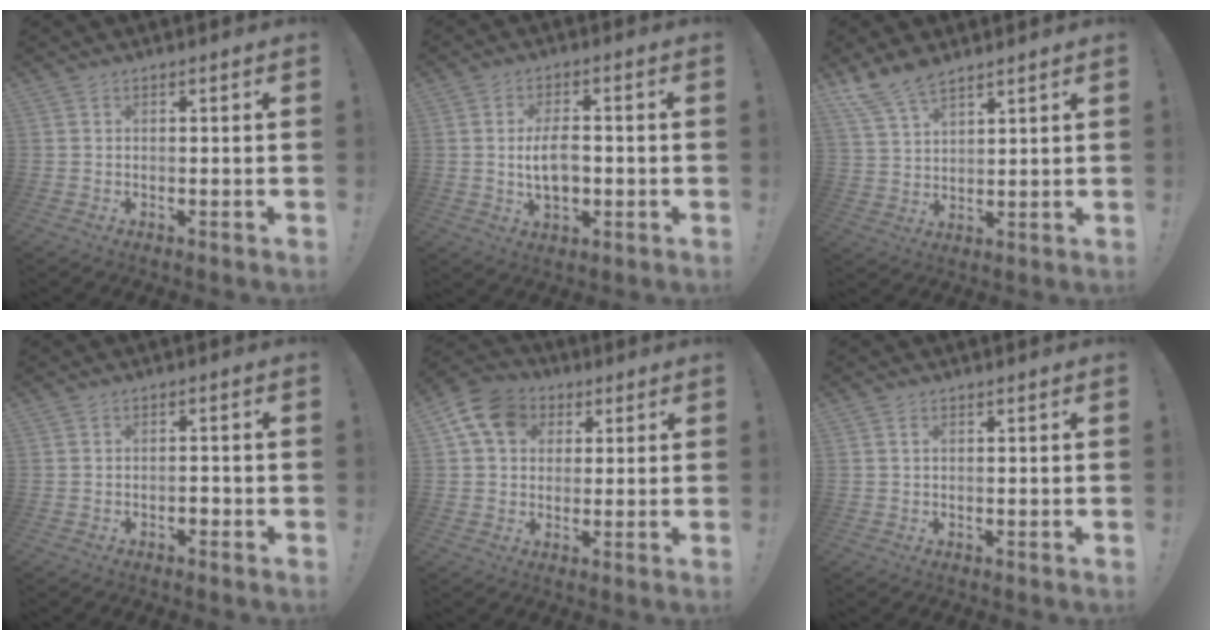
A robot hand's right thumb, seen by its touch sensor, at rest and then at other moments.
{"total": 8.4, "force": [-0.9, 5.0, 6.7], "torque": [-0.113, -0.001, -0.020]}
{"total": 8.7, "force": [7.2, 3.3, 3.4], "torque": [-0.073, -0.037, 0.142]}
{"total": 1.8, "force": [-1.3, 0.8, 0.9], "torque": [-0.019, 0.004, -0.023]}
{"total": 11.7, "force": [4.2, 9.2, 6.0], "torque": [-0.094, -0.005, 0.086]}
{"total": 0.8, "force": [0.3, 0.5, 0.7], "torque": [-0.021, 0.006, 0.006]}